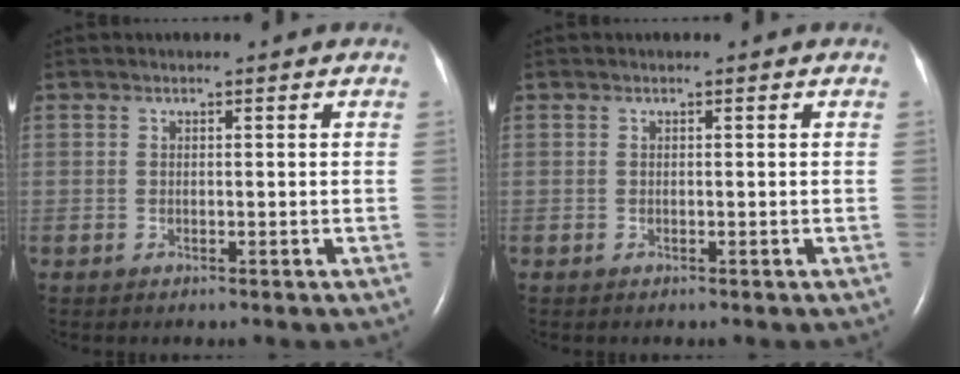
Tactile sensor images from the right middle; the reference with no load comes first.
{"total": 0.0}